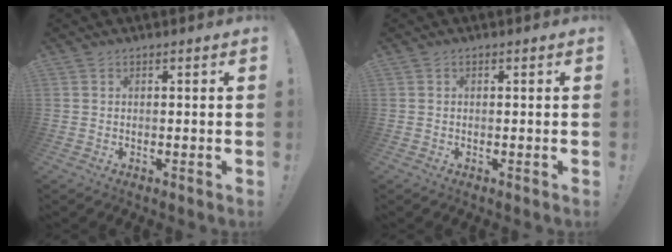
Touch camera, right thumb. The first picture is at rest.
{"total": 0.5, "force": [-0.4, 0.1, 0.2], "torque": [-0.004, 0.001, -0.008]}